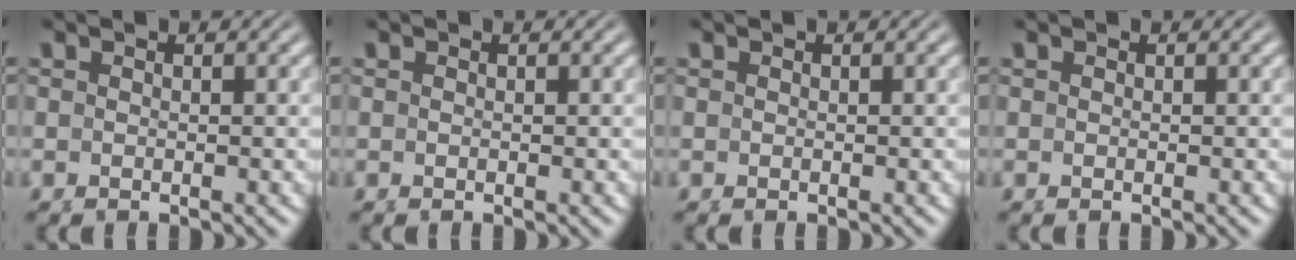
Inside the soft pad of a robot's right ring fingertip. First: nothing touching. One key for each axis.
{"total": 0.0}
{"total": 0.0}
{"total": 0.0}